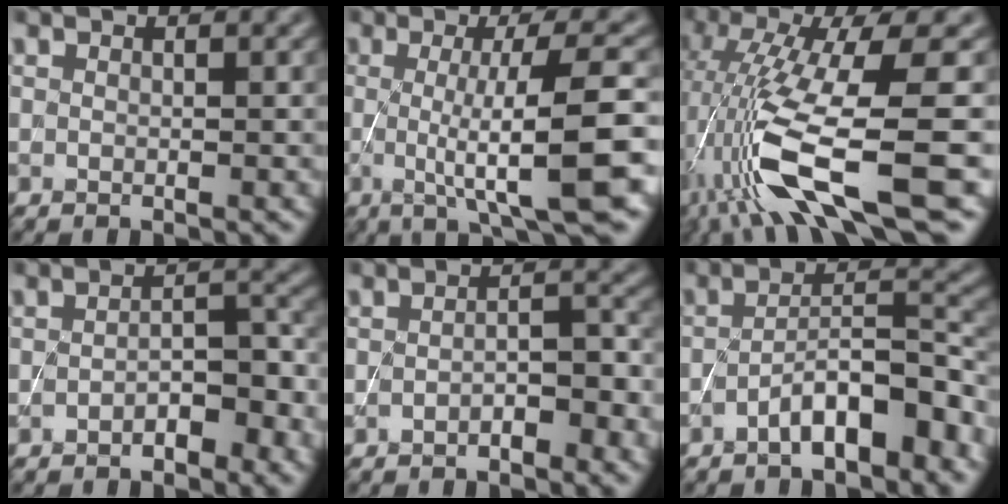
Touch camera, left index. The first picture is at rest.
{"total": 8.7, "force": [-0.9, 1.5, 8.5], "torque": [-0.118, -0.009, -0.011]}
{"total": 11.5, "force": [-3.6, 2.7, 10.6], "torque": [-0.213, -0.012, -0.057]}
{"total": 3.0, "force": [-1.7, 1.0, 2.2], "torque": [-0.038, 0.010, -0.025]}
{"total": 2.5, "force": [-1.4, 0.7, 2.0], "torque": [-0.037, 0.007, -0.022]}
{"total": 5.8, "force": [-3.3, 1.5, 4.5], "torque": [-0.080, 0.013, -0.055]}